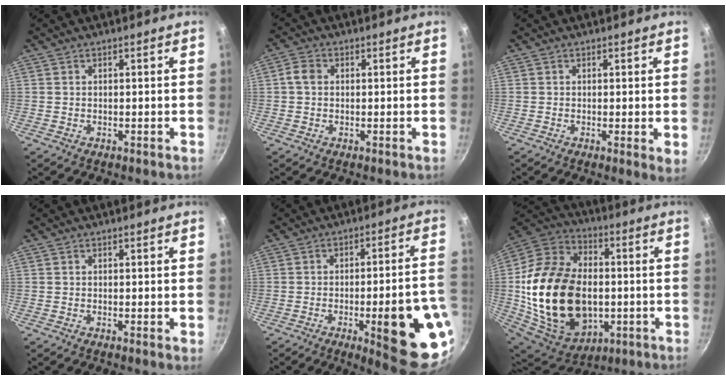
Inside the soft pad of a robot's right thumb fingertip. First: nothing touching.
{"total": 2.7, "force": [0.2, 2.2, 1.6], "torque": [-0.030, 0.006, -0.004]}
{"total": 2.6, "force": [0.1, 0.4, 2.5], "torque": [-0.034, -0.013, -0.003]}
{"total": 0.8, "force": [0.2, 0.1, 0.8], "torque": [-0.009, -0.010, -0.002]}
{"total": 19.7, "force": [-5.9, 4.4, 18.2], "torque": [-0.204, 0.021, -0.071]}
{"total": 29.8, "force": [-1.7, 20.3, 21.8], "torque": [-0.394, 0.011, -0.019]}